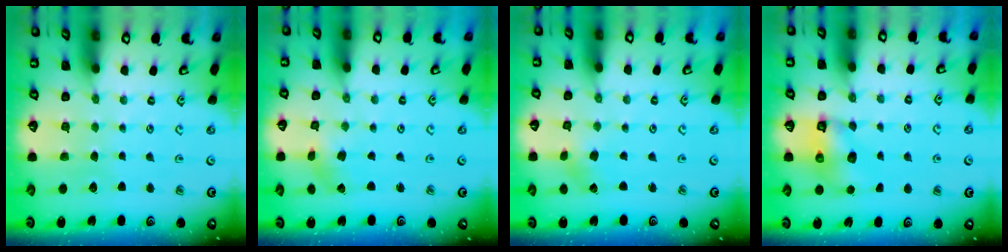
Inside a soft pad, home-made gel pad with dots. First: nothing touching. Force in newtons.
{"total": 1.2, "press": 1.2, "slide": 0.2}
{"total": 1.4, "press": 1.4, "slide": 0.1}
{"total": 6.4, "press": 6.4, "slide": 0.7}